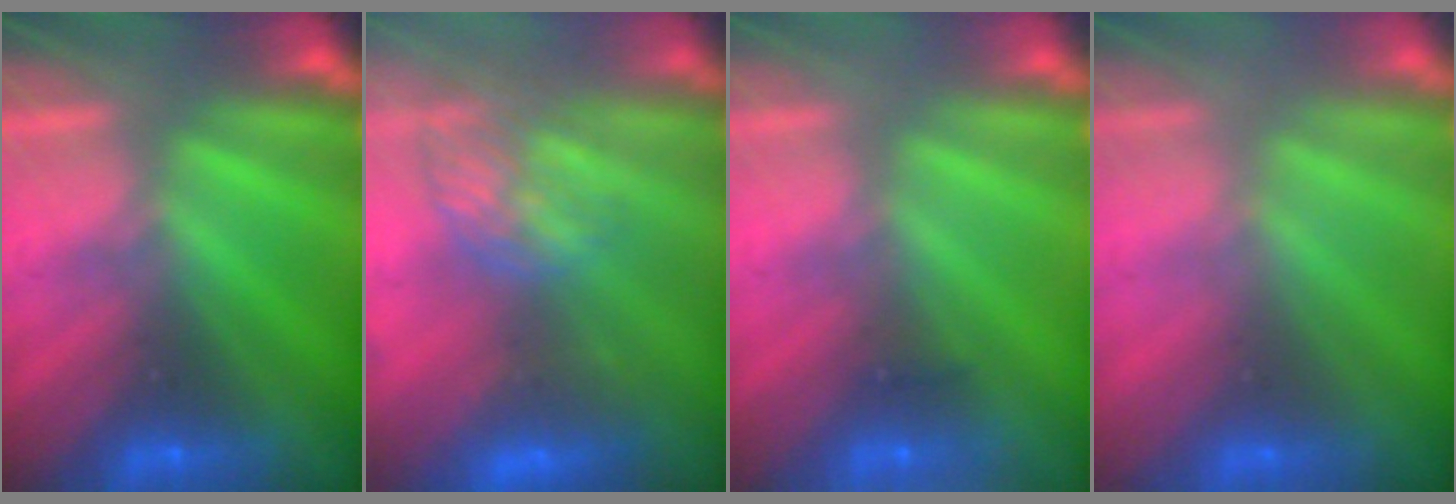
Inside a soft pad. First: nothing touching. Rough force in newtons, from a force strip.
{"total": 3.7}
{"total": 2.4}
{"total": 2.7}